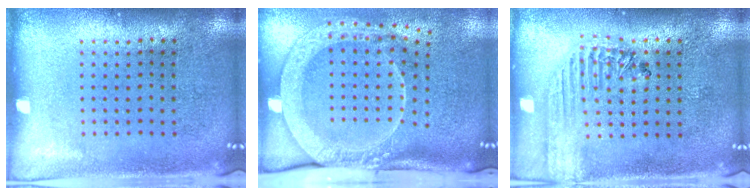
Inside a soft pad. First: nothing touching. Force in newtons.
{"total": 2.9, "press": 2.1, "slide": 2.0}
{"total": 1.8, "press": 1.7, "slide": 0.7}